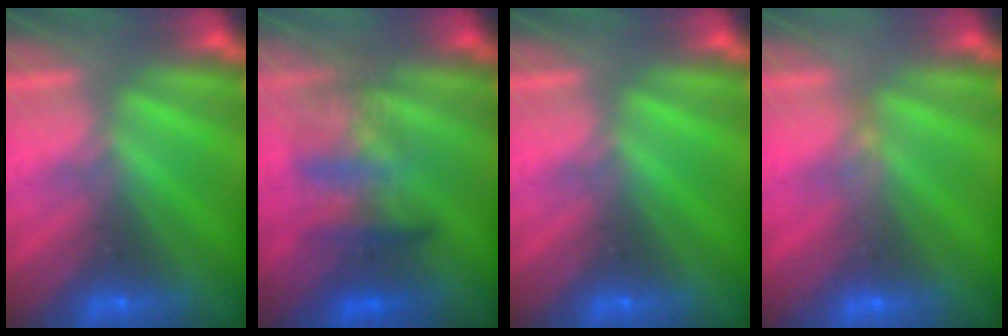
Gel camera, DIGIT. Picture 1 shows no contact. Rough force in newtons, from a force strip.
{"total": 3.8}
{"total": 0.0}
{"total": 3.3}